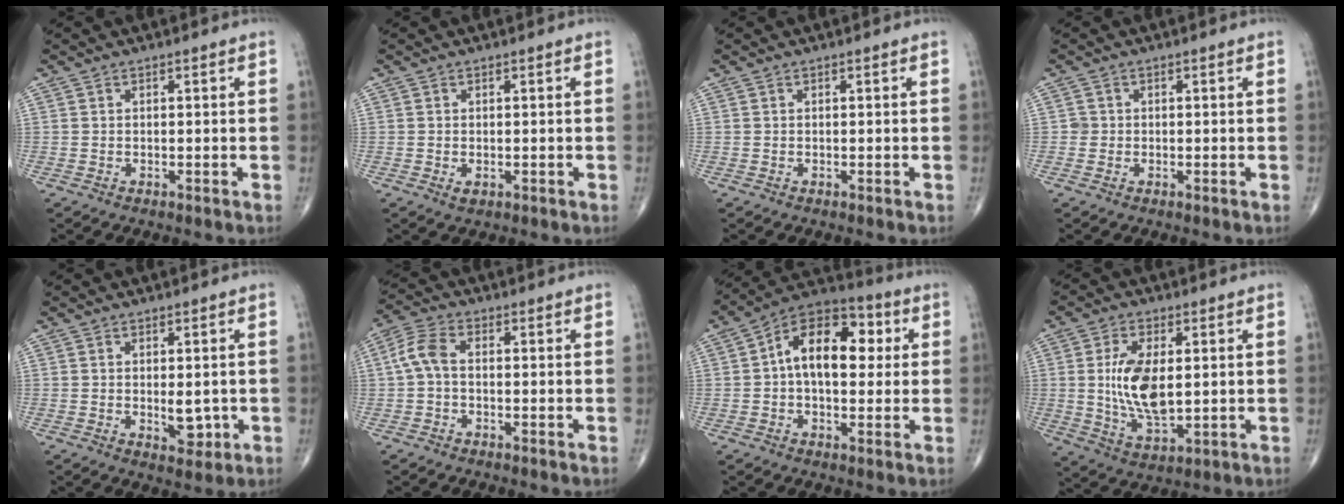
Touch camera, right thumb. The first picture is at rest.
{"total": 1.4, "force": [-0.3, 0.9, 1.0], "torque": [-0.016, -0.003, -0.002]}
{"total": 0.0}
{"total": 1.2, "force": [-0.1, 1.2, 0.1], "torque": [0.006, 0.004, -0.004]}
{"total": 4.1, "force": [-0.4, 2.1, 3.5], "torque": [-0.036, -0.008, 0.002]}
{"total": 5.2, "force": [-0.1, 3.0, 4.3], "torque": [-0.096, 0.016, -0.011]}
{"total": 14.9, "force": [2.1, 8.8, 11.8], "torque": [-0.161, 0.032, 0.023]}
{"total": 11.8, "force": [1.0, 5.8, 10.2], "torque": [-0.194, -0.017, 0.027]}